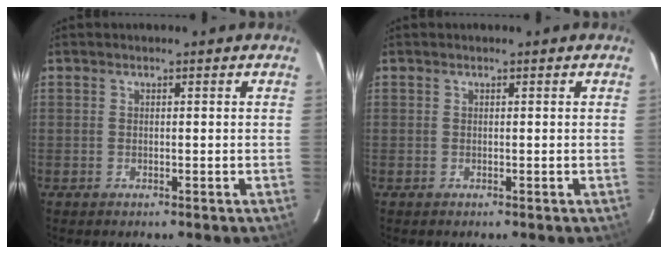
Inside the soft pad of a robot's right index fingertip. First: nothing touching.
{"total": 0.0}